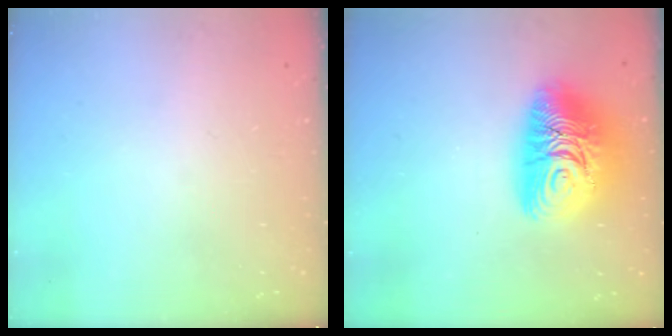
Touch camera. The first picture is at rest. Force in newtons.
{"total": 15.9, "press": 15.9, "slide": 1.3}